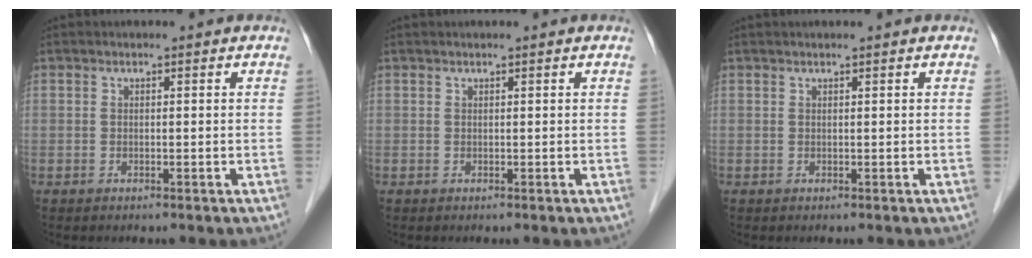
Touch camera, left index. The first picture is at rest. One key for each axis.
{"total": 0.8, "fx": 0.6, "fy": -0.2, "fz": 0.5, "tx": -0.018, "ty": 0.009, "tz": 0.017}
{"total": 1.1, "fx": 0.8, "fy": -0.2, "fz": 0.7, "tx": -0.020, "ty": 0.012, "tz": 0.020}